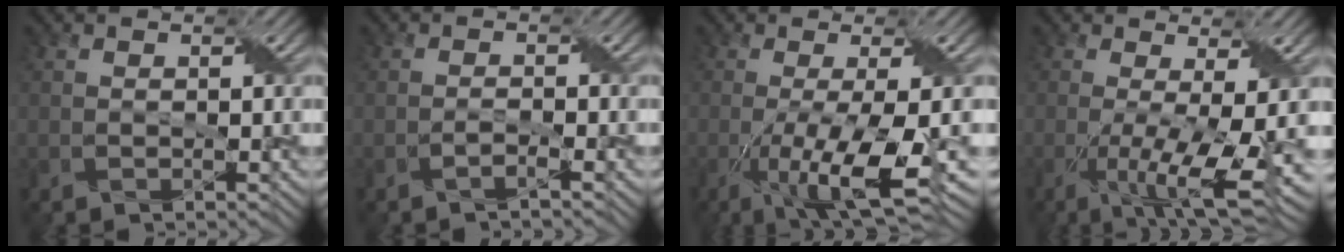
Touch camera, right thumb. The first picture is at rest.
{"total": 1.1, "force": [-0.8, 0.0, 0.7], "torque": [-0.015, 0.000, -0.021]}
{"total": 10.4, "force": [-3.4, 2.4, 9.5], "torque": [-0.157, -0.010, -0.049]}
{"total": 9.3, "force": [-2.1, 2.3, 8.8], "torque": [-0.151, -0.015, -0.023]}